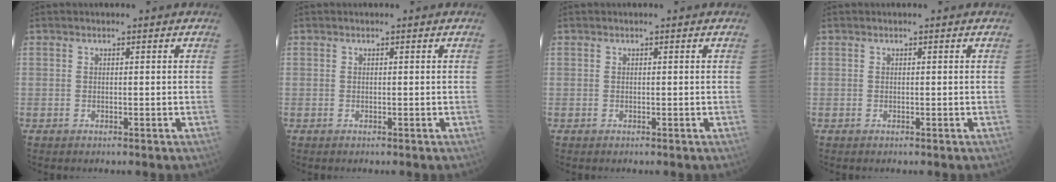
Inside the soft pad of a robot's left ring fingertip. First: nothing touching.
{"total": 0.0}
{"total": 0.0}
{"total": 0.0}